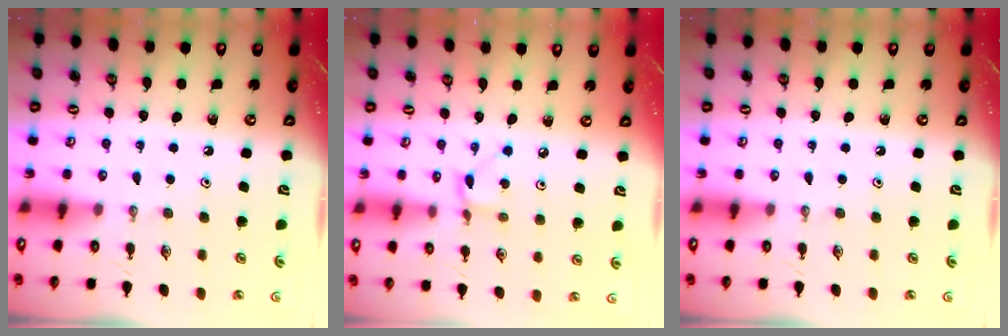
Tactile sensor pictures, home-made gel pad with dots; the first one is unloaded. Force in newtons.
{"total": 1.8, "press": 1.8, "slide": 0.1}
{"total": 0.0}